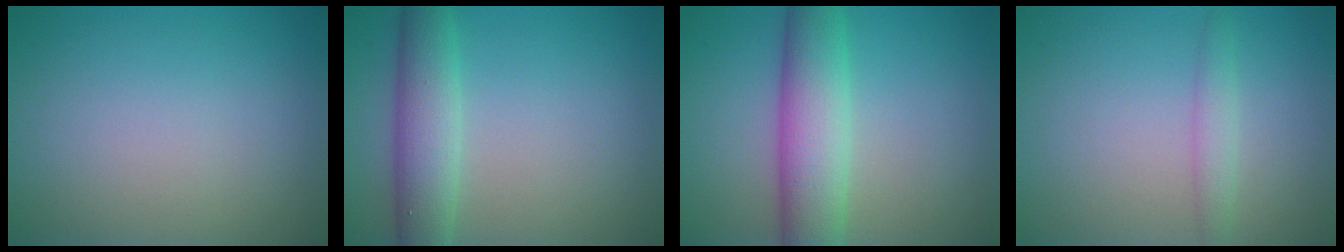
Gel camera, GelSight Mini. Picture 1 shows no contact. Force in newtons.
{"total": 4.8, "press": 4.8, "slide": 0.2}
{"total": 6.5, "press": 6.5, "slide": 0.2}
{"total": 1.6, "press": 1.6, "slide": 0.1}